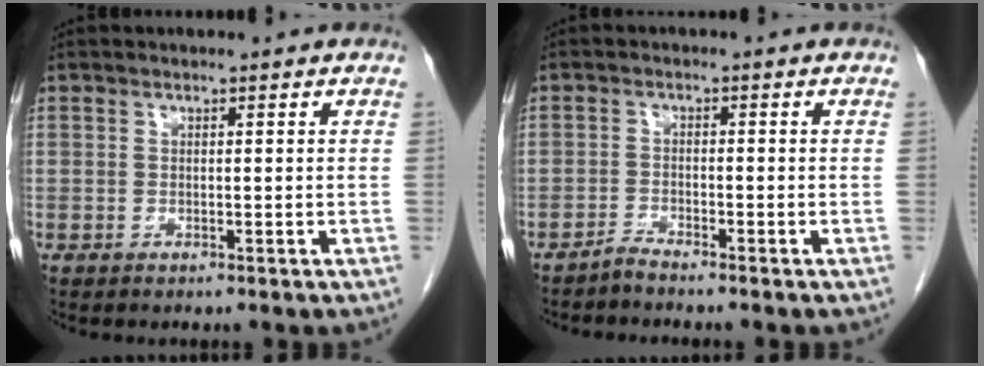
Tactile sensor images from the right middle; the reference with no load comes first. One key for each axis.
{"total": 1.6, "fx": -1.6, "fy": -0.3, "fz": 0.1, "tx": -0.002, "ty": -0.004, "tz": -0.033}